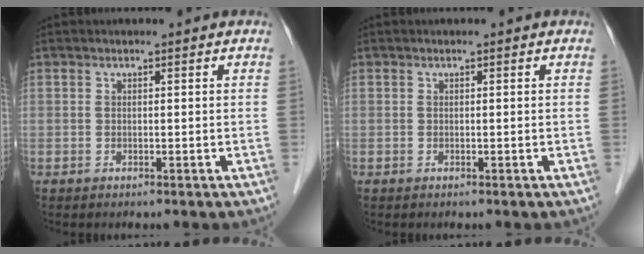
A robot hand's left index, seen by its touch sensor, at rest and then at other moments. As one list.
[{"total": 0.0}]